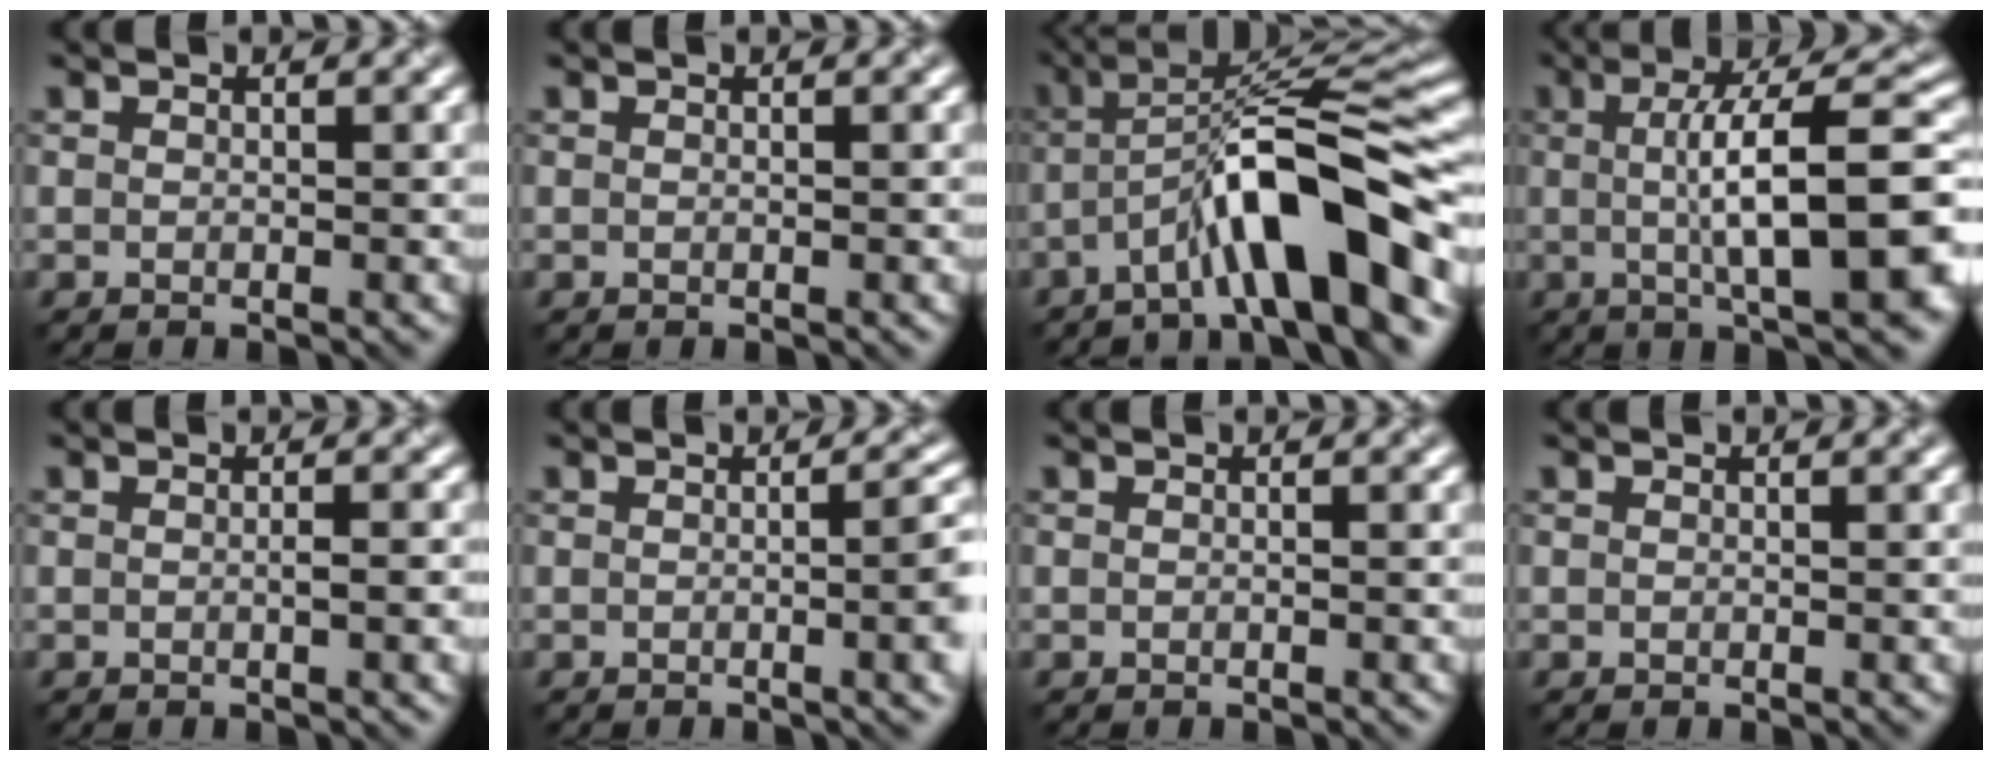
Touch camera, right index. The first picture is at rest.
{"total": 0.0}
{"total": 9.4, "force": [-4.2, 1.6, 8.2], "torque": [-0.129, 0.021, -0.075]}
{"total": 11.8, "force": [-0.1, 2.9, 11.4], "torque": [-0.152, 0.009, -0.005]}
{"total": 1.8, "force": [-0.3, 0.3, 1.7], "torque": [-0.026, 0.001, -0.006]}
{"total": 5.8, "force": [-0.3, 2.3, 5.3], "torque": [-0.040, 0.002, -0.005]}
{"total": 0.0}
{"total": 0.0}